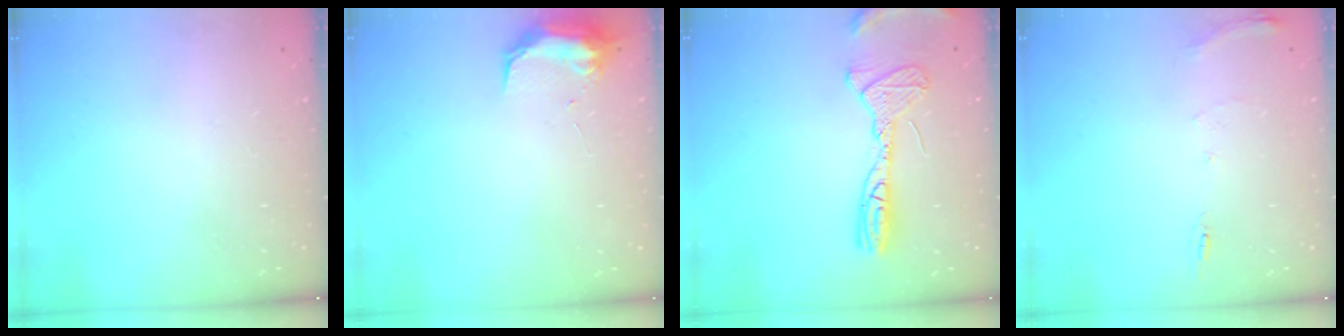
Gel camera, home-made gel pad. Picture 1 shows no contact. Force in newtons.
{"total": 9.8, "press": 9.7, "slide": 0.7}
{"total": 12.5, "press": 12.3, "slide": 2.3}
{"total": 7.4, "press": 7.4, "slide": 0.8}